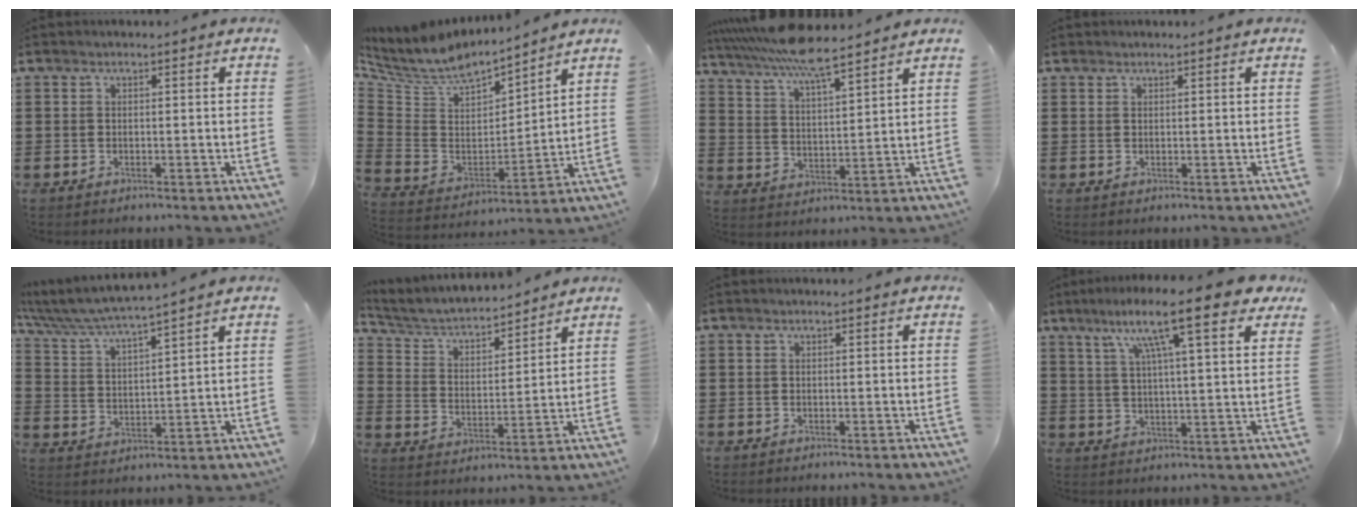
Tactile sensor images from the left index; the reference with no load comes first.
{"total": 6.6, "force": [5.8, 2.0, 2.3], "torque": [-0.079, -0.045, 0.095]}
{"total": 7.2, "force": [6.4, 0.2, 3.3], "torque": [-0.084, -0.031, 0.112]}
{"total": 0.6, "force": [0.6, 0.1, 0.1], "torque": [-0.003, 0.001, 0.012]}
{"total": 4.9, "force": [4.6, -0.4, 1.7], "torque": [-0.056, -0.032, 0.074]}
{"total": 4.7, "force": [4.4, 0.9, 1.4], "torque": [-0.049, -0.029, 0.070]}
{"total": 0.0}
{"total": 14.4, "force": [9.3, 1.9, 10.8], "torque": [-0.209, -0.017, 0.147]}